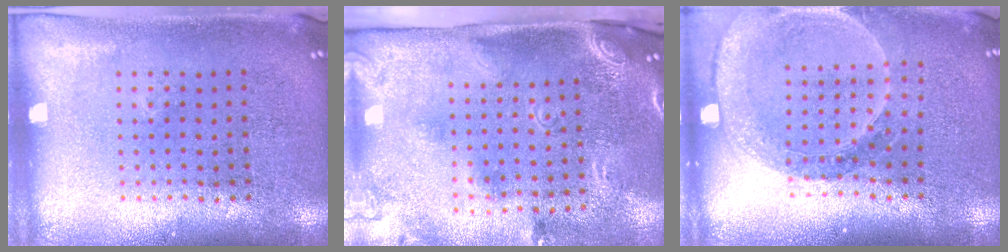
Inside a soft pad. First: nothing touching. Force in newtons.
{"total": 2.7, "press": 1.8, "slide": 2.1}
{"total": 1.4, "press": 1.4, "slide": 0.1}